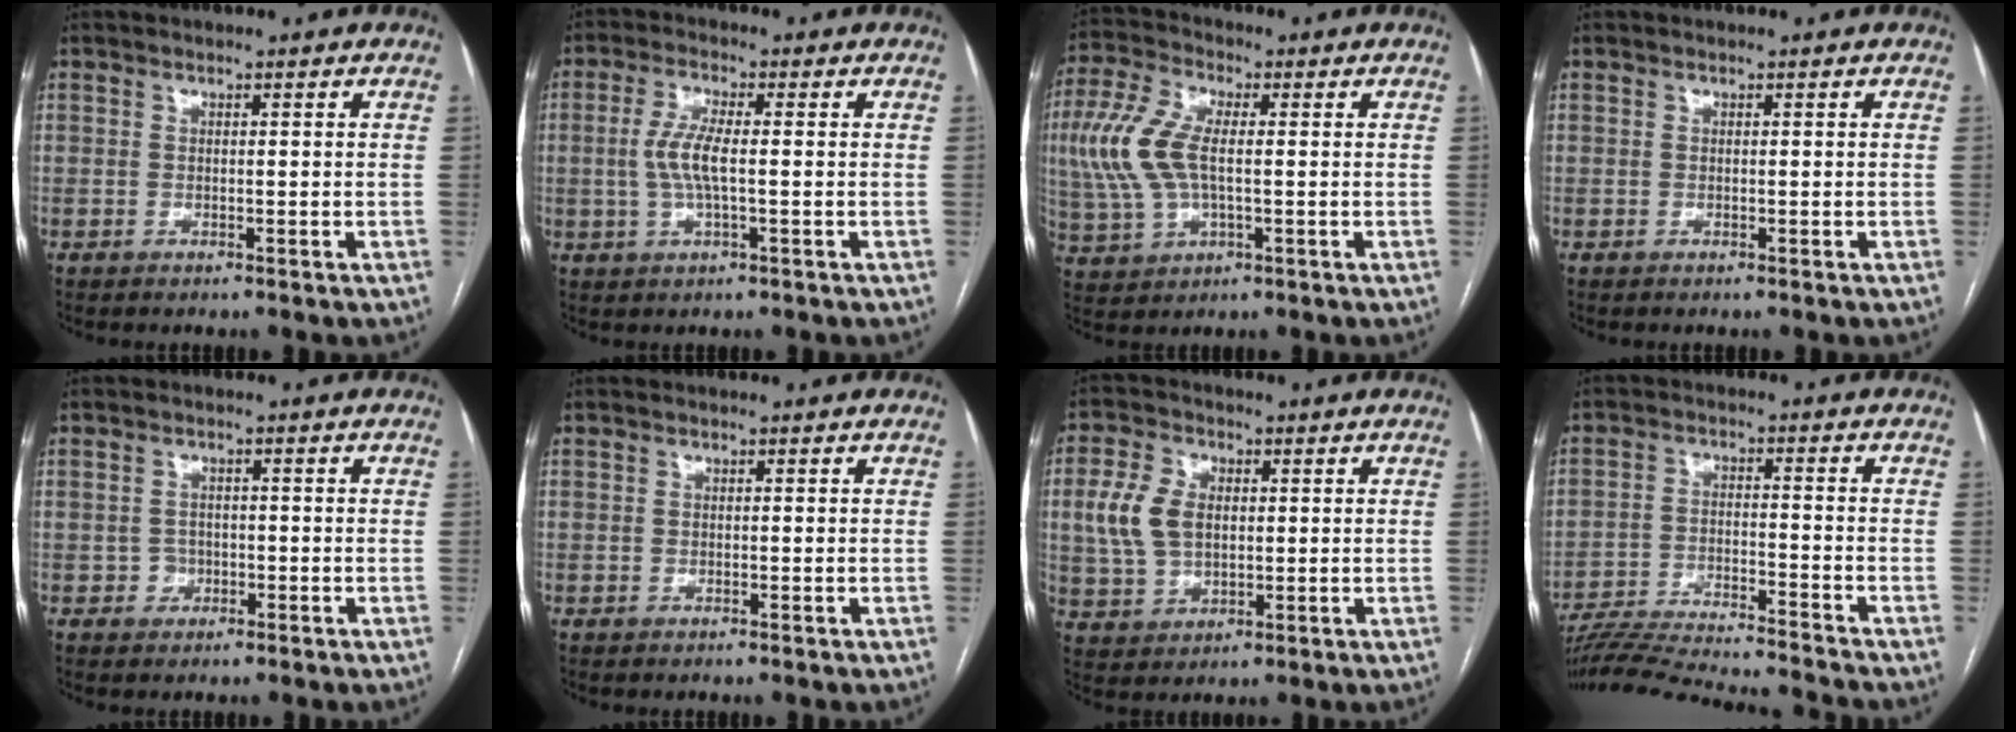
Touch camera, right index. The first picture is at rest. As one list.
[{"total": 5.3, "force": [-0.2, 1.0, 5.2], "torque": [-0.116, 0.003, -0.005]}, {"total": 10.8, "force": [0.3, 5.0, 9.5], "torque": [-0.239, 0.012, 0.009]}, {"total": 0.0}, {"total": 2.0, "force": [-0.7, 1.9, 0.4], "torque": [0.001, 0.008, -0.010]}, {"total": 0.0}, {"total": 8.5, "force": [1.1, 5.8, 6.2], "torque": [-0.147, 0.021, 0.028]}, {"total": 17.3, "force": [-16.4, -0.3, 5.5], "torque": [-0.099, -0.022, -0.255]}]